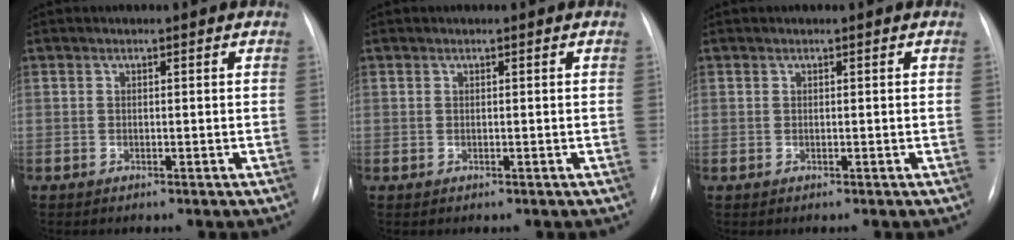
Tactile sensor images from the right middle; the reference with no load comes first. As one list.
[{"total": 0.0}, {"total": 0.0}]